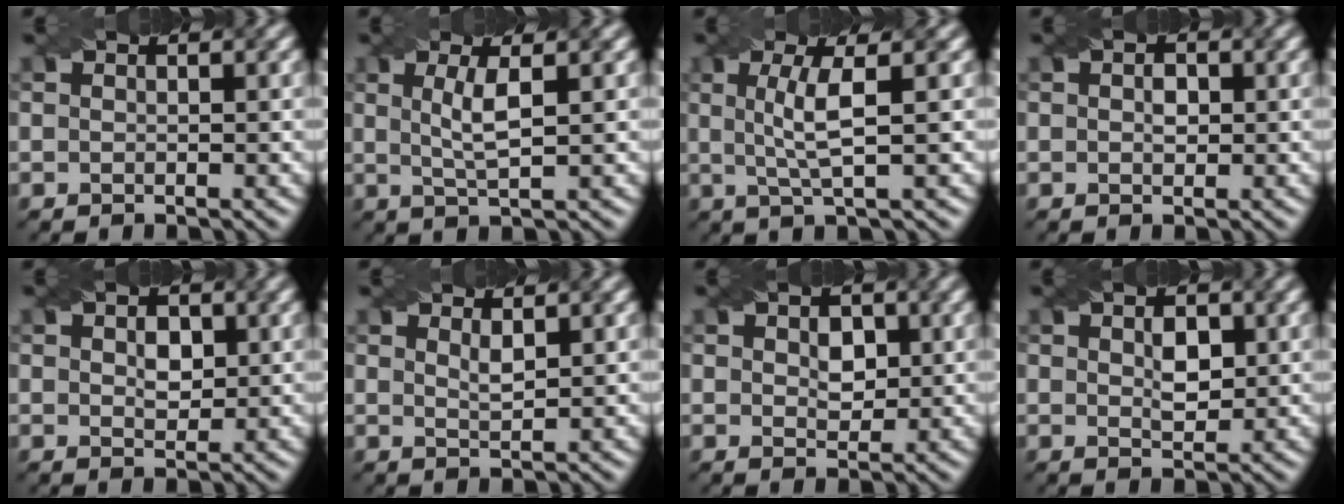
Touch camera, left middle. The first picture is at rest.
{"total": 3.1, "force": [0.7, 0.6, 2.9], "torque": [-0.059, 0.000, 0.015]}
{"total": 4.0, "force": [0.6, 0.7, 3.9], "torque": [-0.075, 0.004, 0.014]}
{"total": 1.3, "force": [0.1, 0.9, 1.0], "torque": [-0.016, 0.002, 0.000]}
{"total": 2.1, "force": [0.5, 1.4, 1.5], "torque": [-0.023, -0.004, 0.012]}
{"total": 1.2, "force": [0.8, 0.3, 0.8], "torque": [-0.018, -0.002, 0.015]}
{"total": 2.4, "force": [0.6, 1.7, 1.6], "torque": [-0.026, -0.004, 0.012]}
{"total": 2.3, "force": [0.6, 1.3, 1.8], "torque": [-0.032, 0.000, 0.012]}